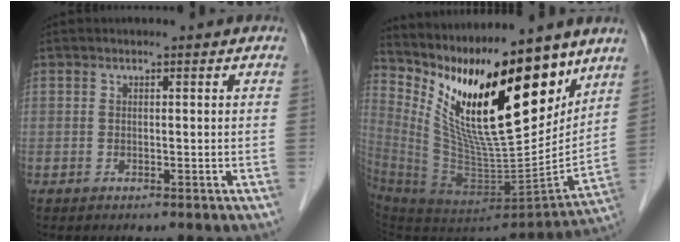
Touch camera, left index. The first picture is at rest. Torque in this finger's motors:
{"motor_torque": [2.14, 0.00, 1.06, 0.21]}